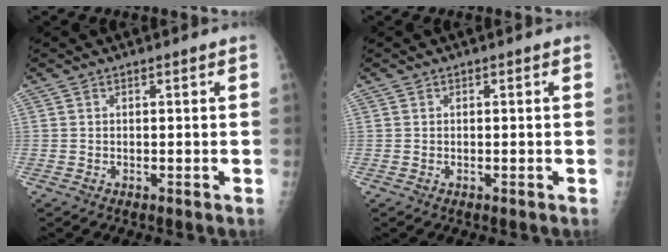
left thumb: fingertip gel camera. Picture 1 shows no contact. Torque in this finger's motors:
{"motor_torque": [0.00, 0.00, -0.01, 0.00, 0.00]}